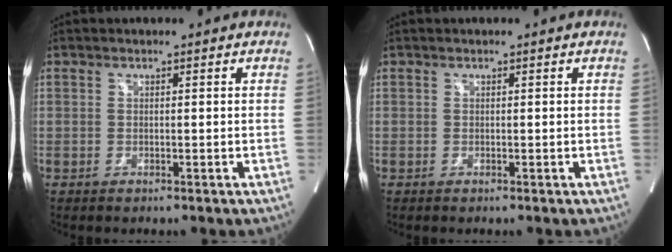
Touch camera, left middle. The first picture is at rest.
{"total": 0.0}